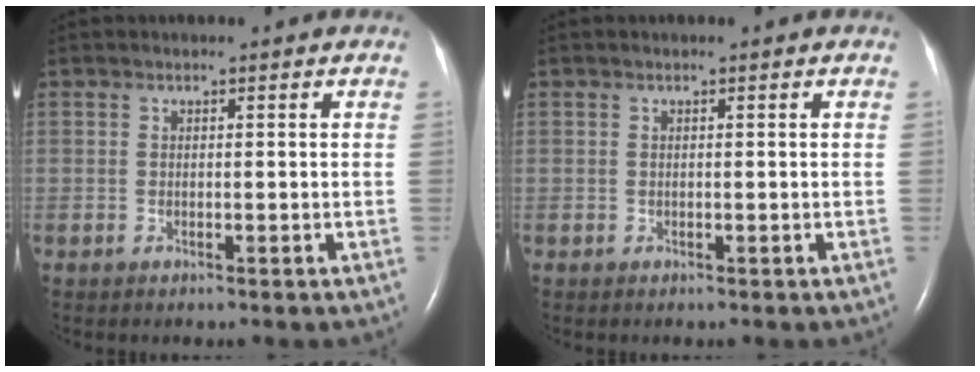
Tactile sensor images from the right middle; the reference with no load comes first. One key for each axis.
{"total": 0.0}